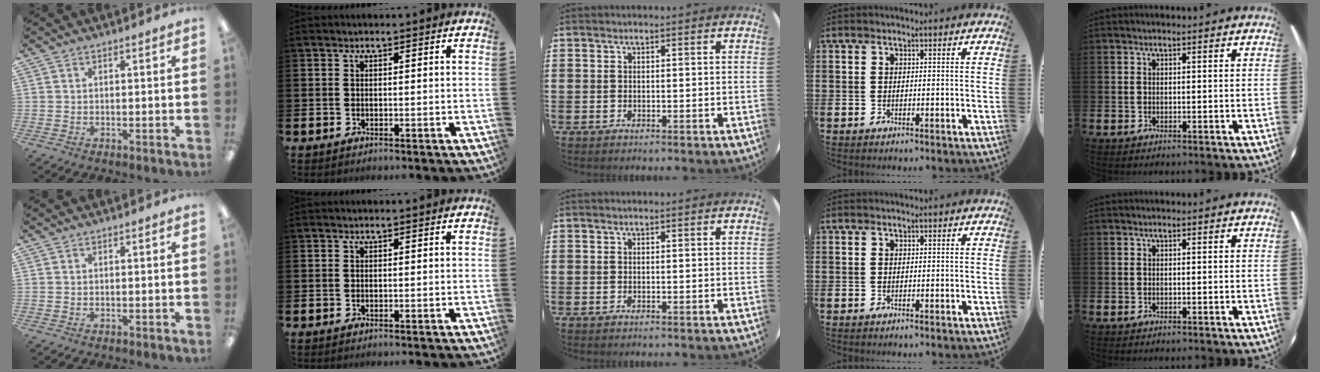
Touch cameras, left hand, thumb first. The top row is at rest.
{}